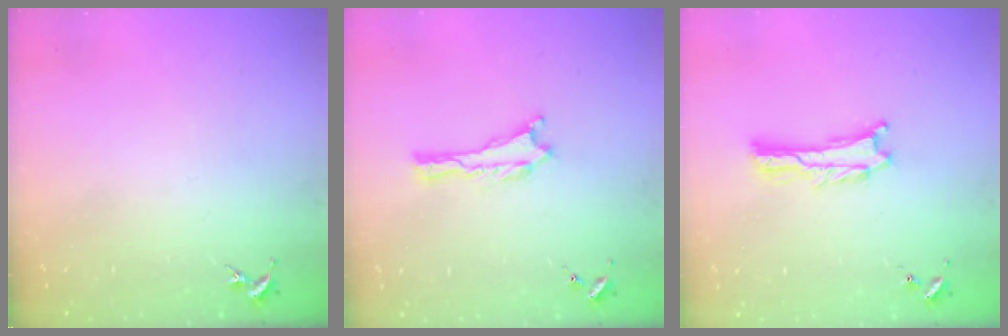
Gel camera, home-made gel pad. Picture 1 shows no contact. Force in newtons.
{"total": 0.0}
{"total": 0.8, "press": 0.8, "slide": 0.2}